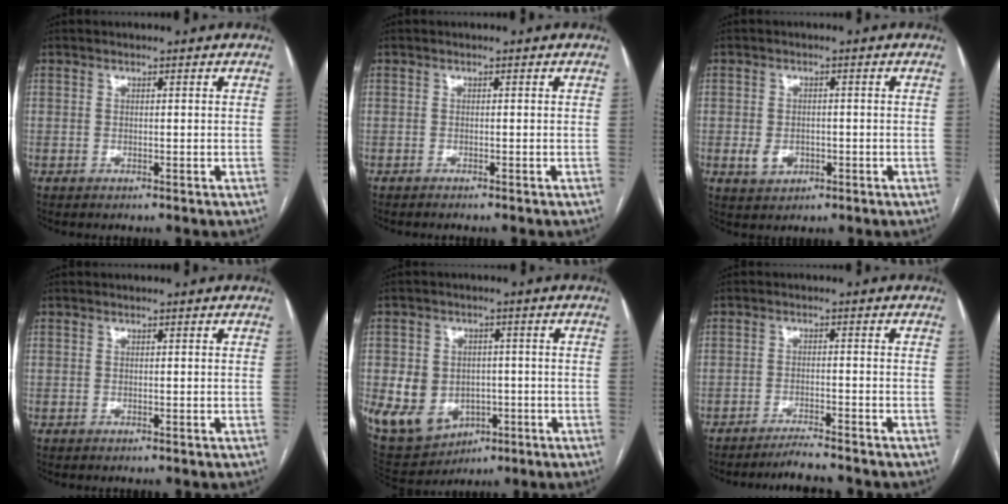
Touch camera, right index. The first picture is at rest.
{"total": 2.1, "force": [-1.9, 0.0, 0.9], "torque": [-0.011, 0.000, -0.022]}
{"total": 3.6, "force": [-0.9, 2.8, 2.0], "torque": [-0.033, 0.002, -0.004]}
{"total": 0.0}
{"total": 11.9, "force": [-2.8, 9.9, 6.1], "torque": [-0.130, 0.014, -0.022]}
{"total": 5.2, "force": [-4.9, -0.6, 1.4], "torque": [-0.020, -0.014, -0.078]}